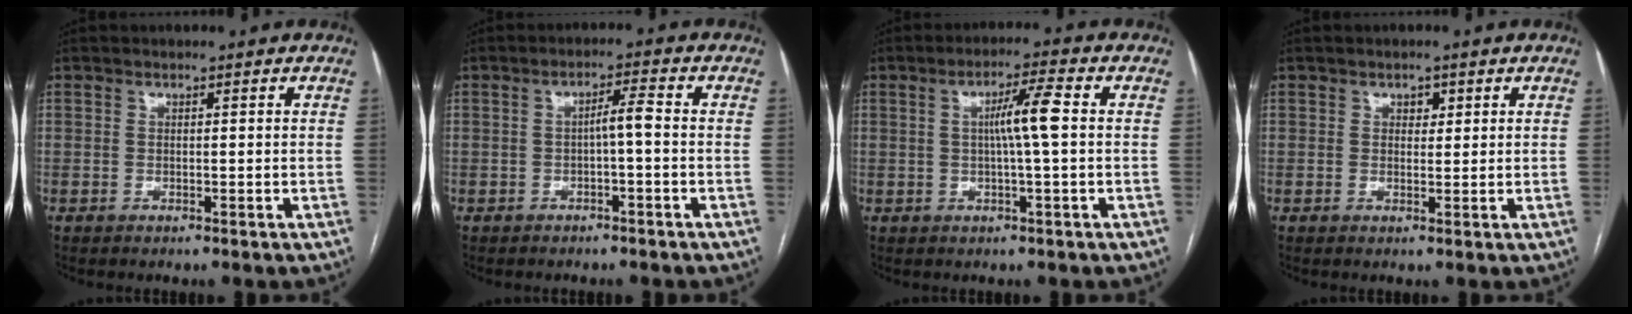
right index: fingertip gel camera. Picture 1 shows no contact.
{"total": 2.9, "force": [-0.5, 0.1, 2.8], "torque": [-0.046, 0.008, -0.008]}
{"total": 5.7, "force": [0.4, -0.4, 5.7], "torque": [-0.101, 0.007, 0.009]}
{"total": 1.5, "force": [0.7, 1.0, 0.8], "torque": [-0.009, 0.001, 0.009]}